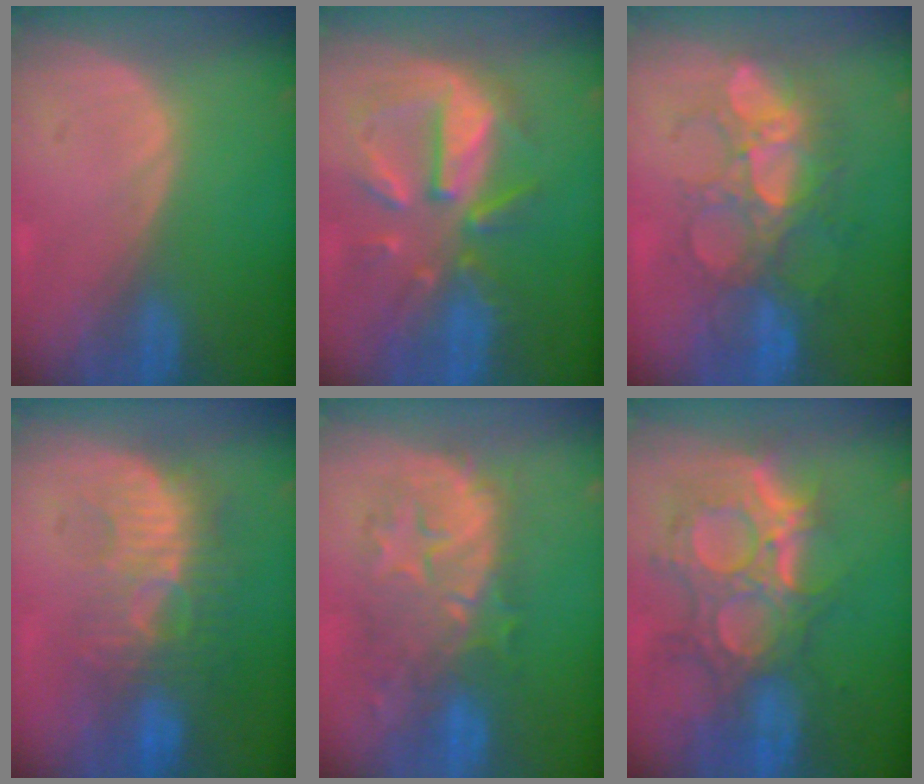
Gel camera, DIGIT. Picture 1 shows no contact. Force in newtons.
{"total": 10.3, "press": 9.3, "slide": 4.4}
{"total": 9.1, "press": 9.0, "slide": 1.8}
{"total": 9.3, "press": 8.8, "slide": 3.1}
{"total": 9.6, "press": 9.4, "slide": 2.2}
{"total": 12.1, "press": 10.8, "slide": 5.4}